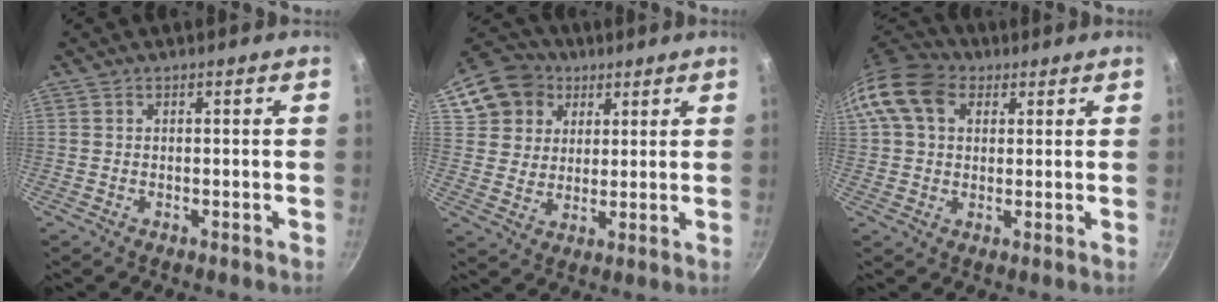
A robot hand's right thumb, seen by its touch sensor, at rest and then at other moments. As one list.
[{"total": 12.7, "force": [5.8, 10.5, 4.2], "torque": [-0.057, 0.012, 0.098]}, {"total": 11.5, "force": [3.7, 8.4, 6.9], "torque": [-0.113, 0.015, 0.050]}]